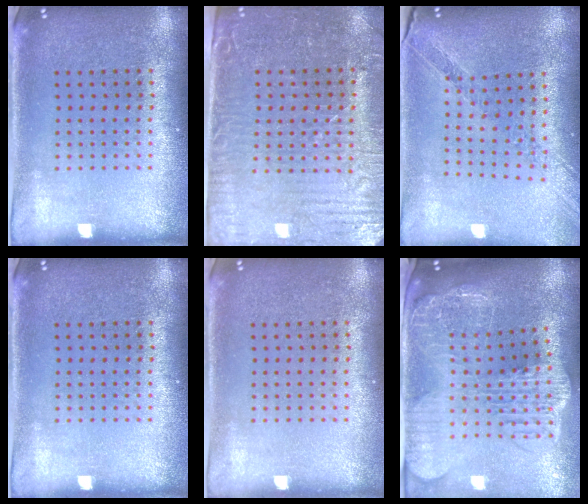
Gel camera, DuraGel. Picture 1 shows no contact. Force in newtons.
{"total": 3.5, "press": 3.3, "slide": 1.3}
{"total": 1.1, "press": 1.1, "slide": 0.2}
{"total": 0.0}
{"total": 0.0}
{"total": 3.8, "press": 3.0, "slide": 2.4}